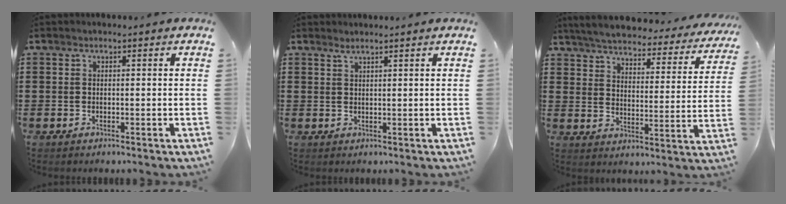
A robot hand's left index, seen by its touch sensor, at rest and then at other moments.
{"total": 1.2, "force": [1.0, -0.2, 0.6], "torque": [-0.012, -0.001, 0.020]}
{"total": 4.2, "force": [4.1, -0.1, 1.0], "torque": [-0.045, -0.037, 0.064]}